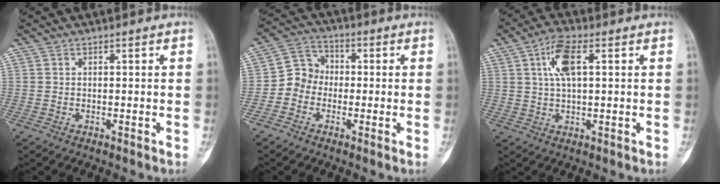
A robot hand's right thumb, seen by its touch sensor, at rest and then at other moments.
{"total": 6.1, "force": [-1.6, 5.4, 2.2], "torque": [-0.009, 0.026, -0.047]}
{"total": 7.3, "force": [2.2, 2.8, 6.4], "torque": [-0.126, 0.006, 0.040]}